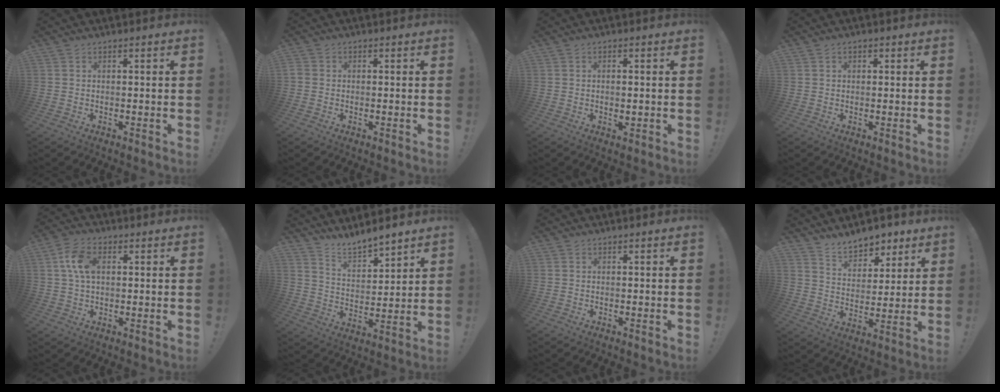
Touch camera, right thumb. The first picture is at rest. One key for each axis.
{"total": 1.6, "fx": -0.5, "fy": 1.3, "fz": 0.8, "tx": -0.012, "ty": 0.005, "tz": -0.009}
{"total": 1.3, "fx": -0.1, "fy": 0.8, "fz": 1.1, "tx": -0.006, "ty": -0.003, "tz": -0.004}
{"total": 0.9, "fx": 0.2, "fy": 0.8, "fz": 0.3, "tx": 0.003, "ty": -0.001, "tz": 0.003}
{"total": 8.8, "fx": 1.8, "fy": 5.7, "fz": 6.4, "tx": -0.119, "ty": 0.007, "tz": 0.035}
{"total": 8.8, "fx": 8.4, "fy": 1.9, "fz": 1.9, "tx": -0.042, "ty": -0.067, "tz": 0.157}
{"total": 0.0}
{"total": 10.3, "fx": 8.7, "fy": 5.0, "fz": 2.5, "tx": -0.041, "ty": -0.064, "tz": 0.168}